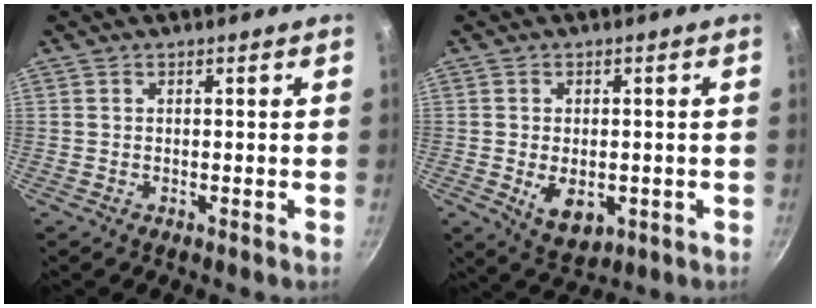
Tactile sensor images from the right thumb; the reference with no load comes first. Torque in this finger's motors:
{"motor_torque": [-0.38, 0.15, -0.26, -0.05, 0.20]}